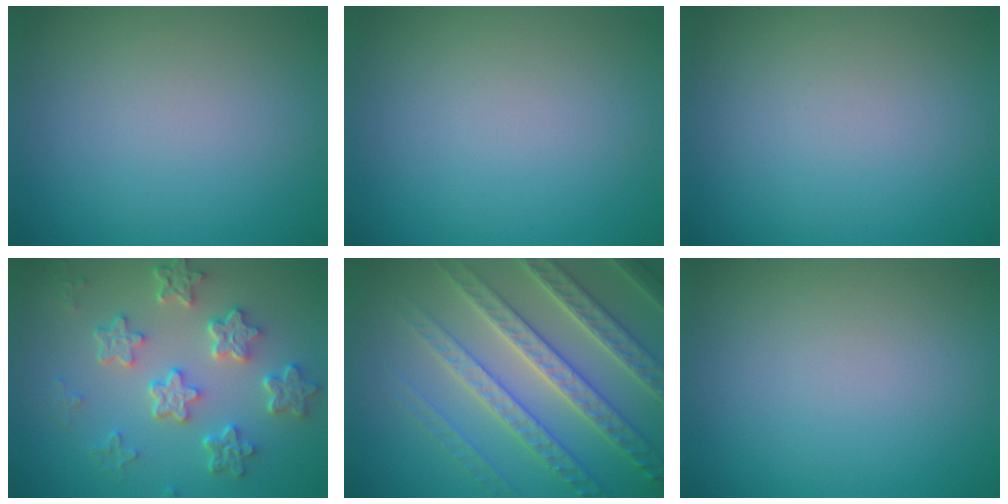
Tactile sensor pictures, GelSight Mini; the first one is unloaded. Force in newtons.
{"total": 0.0}
{"total": 0.0}
{"total": 5.6, "press": 4.3, "slide": 3.6}
{"total": 7.1, "press": 6.9, "slide": 1.8}
{"total": 0.0}